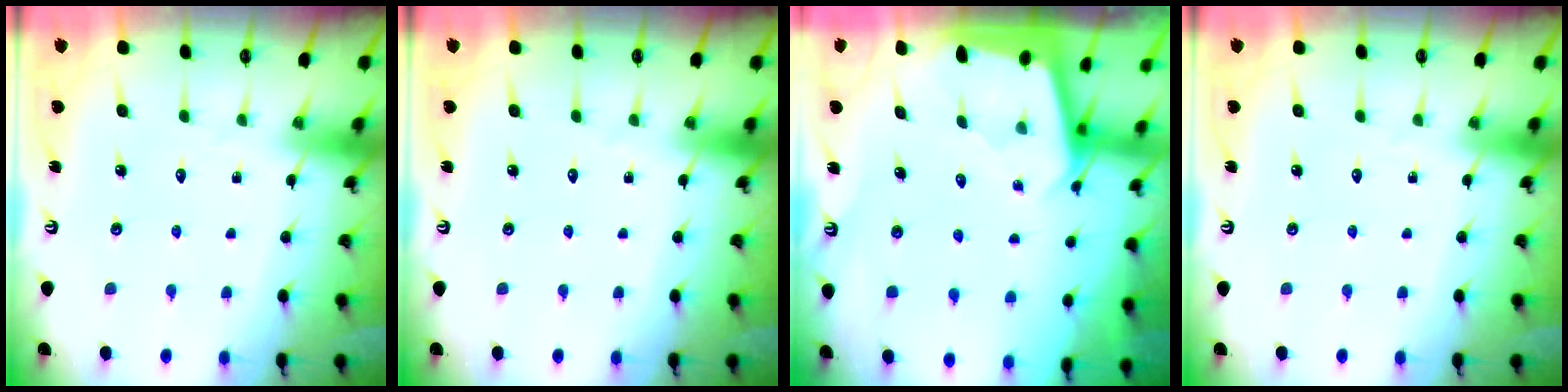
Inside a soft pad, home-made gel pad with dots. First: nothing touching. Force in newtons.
{"total": 0.0}
{"total": 1.7, "press": 1.7, "slide": 0.1}
{"total": 0.0}